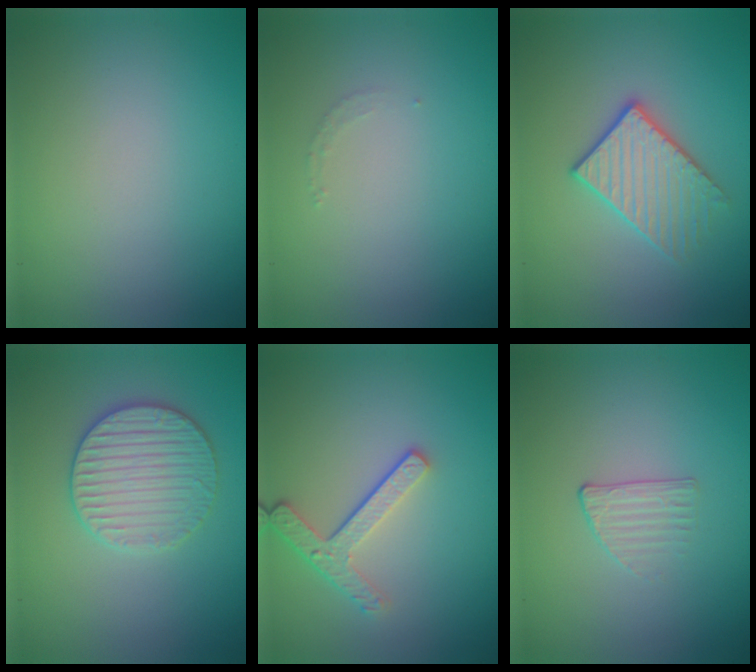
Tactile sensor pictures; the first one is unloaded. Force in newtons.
{"total": 0.8, "press": 0.8, "slide": 0.1}
{"total": 3.1, "press": 2.8, "slide": 1.4}
{"total": 3.5, "press": 3.5, "slide": 0.4}
{"total": 2.9, "press": 2.4, "slide": 1.6}
{"total": 1.2, "press": 0.6, "slide": 1.0}